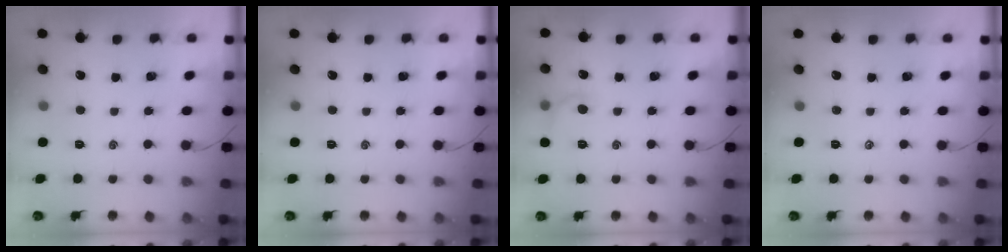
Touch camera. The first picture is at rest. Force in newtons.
{"total": 0.0}
{"total": 6.6, "press": 6.5, "slide": 1.3}
{"total": 0.0}